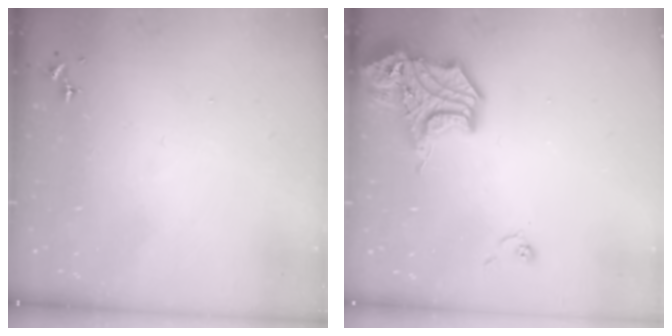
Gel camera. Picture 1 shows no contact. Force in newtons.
{"total": 15.8, "press": 15.6, "slide": 2.4}